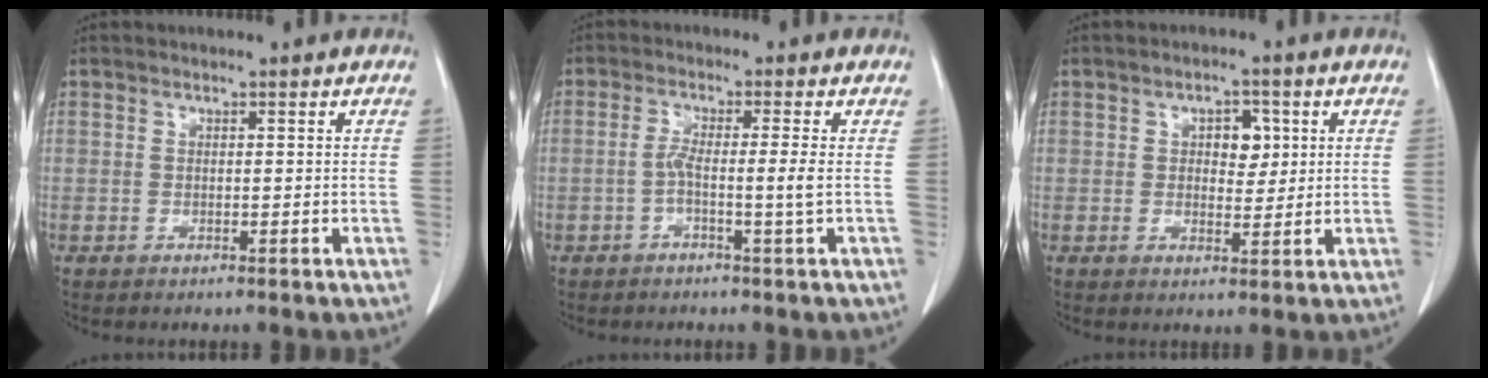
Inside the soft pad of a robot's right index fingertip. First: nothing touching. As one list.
[{"total": 3.7, "force": [-0.8, -0.6, 3.6], "torque": [-0.068, 0.000, -0.015]}, {"total": 4.1, "force": [1.2, 2.4, 3.1], "torque": [-0.045, 0.007, 0.020]}]